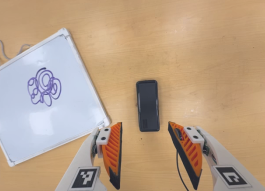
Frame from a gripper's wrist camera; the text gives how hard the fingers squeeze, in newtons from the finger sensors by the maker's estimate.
{"total": 0.0}